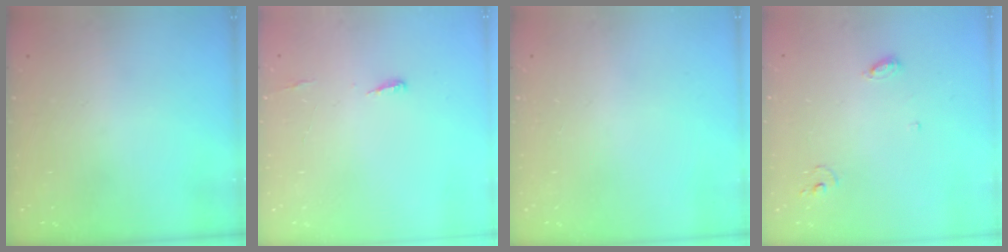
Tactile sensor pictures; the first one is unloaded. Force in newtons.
{"total": 3.7, "press": 3.5, "slide": 1.2}
{"total": 0.0}
{"total": 4.7, "press": 4.7, "slide": 0.5}